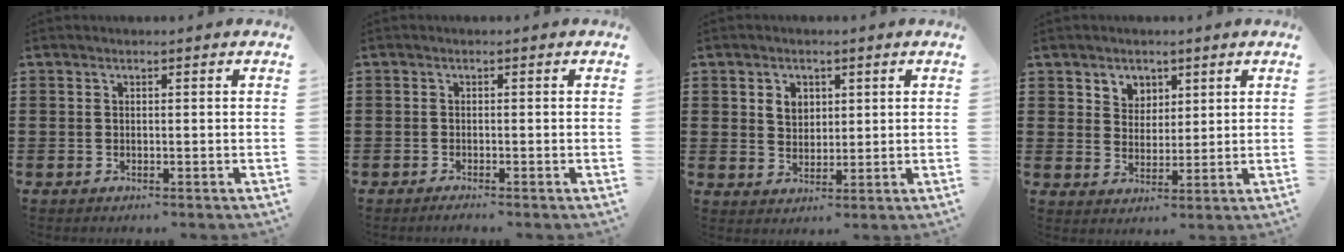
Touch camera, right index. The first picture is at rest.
{"total": 0.8, "force": [-0.7, -0.1, 0.2], "torque": [-0.005, -0.005, -0.014]}
{"total": 3.2, "force": [1.4, 2.6, 1.3], "torque": [-0.034, 0.011, 0.023]}
{"total": 3.7, "force": [2.3, 2.9, 0.1], "torque": [-0.019, 0.010, 0.043]}